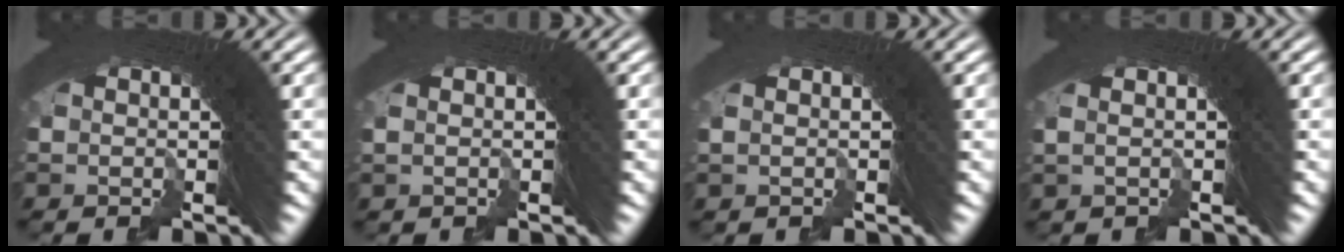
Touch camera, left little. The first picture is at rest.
{"total": 0.0}
{"total": 0.0}
{"total": 1.6, "force": [0.4, 0.1, 1.6], "torque": [-0.007, 0.017, 0.000]}